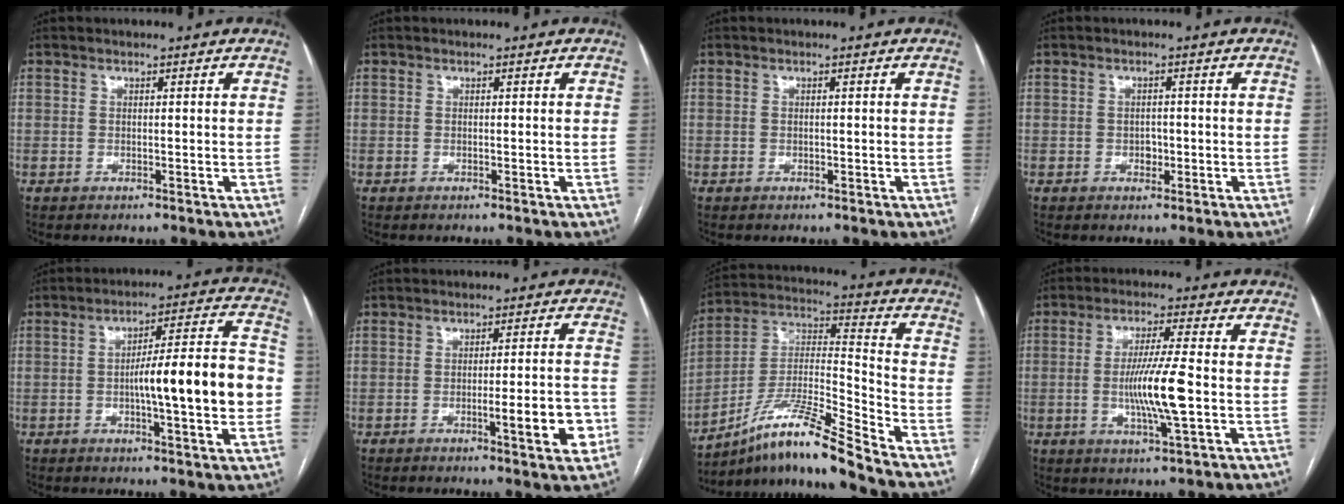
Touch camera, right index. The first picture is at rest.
{"total": 0.0}
{"total": 0.0}
{"total": 1.5, "force": [-0.5, 1.1, 1.0], "torque": [-0.013, 0.004, -0.005]}
{"total": 14.9, "force": [-1.6, 2.1, 14.7], "torque": [-0.214, 0.022, -0.023]}
{"total": 7.5, "force": [-2.8, 0.5, 6.9], "torque": [-0.093, 0.002, -0.036]}
{"total": 14.0, "force": [-11.3, -0.7, 8.3], "torque": [-0.160, 0.015, -0.203]}
{"total": 9.2, "force": [-1.4, 0.0, 9.1], "torque": [-0.173, -0.009, -0.027]}